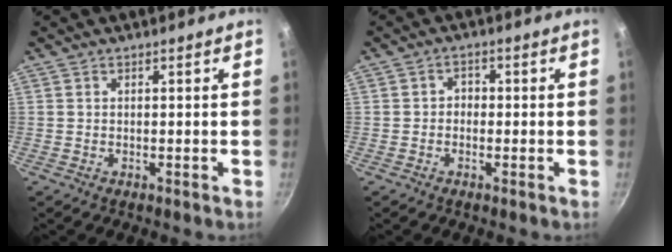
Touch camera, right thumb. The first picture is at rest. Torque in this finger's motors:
{"motor_torque": [-0.36, -0.26, -0.22, 0.22, -0.03]}